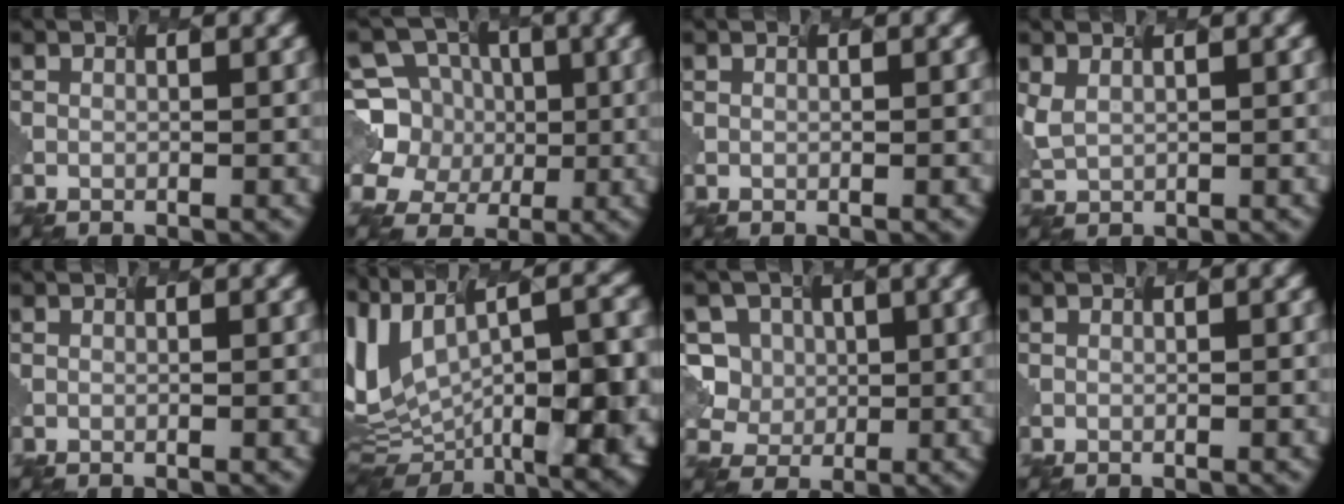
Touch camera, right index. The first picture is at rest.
{"total": 6.0, "force": [0.0, 5.8, 1.4], "torque": [-0.034, 0.013, -0.020]}
{"total": 0.6, "force": [0.1, 0.3, 0.5], "torque": [0.000, 0.000, -0.003]}
{"total": 1.3, "force": [0.8, 0.6, 0.8], "torque": [-0.036, 0.000, 0.031]}
{"total": 1.2, "force": [0.1, 0.6, 1.1], "torque": [0.003, 0.003, -0.011]}
{"total": 14.4, "force": [1.9, 7.6, 12.0], "torque": [-0.238, 0.005, 0.068]}
{"total": 4.6, "force": [0.6, 4.4, 1.2], "torque": [-0.019, 0.004, 0.016]}
{"total": 0.9, "force": [0.1, 0.4, 0.8], "torque": [0.000, 0.002, -0.008]}